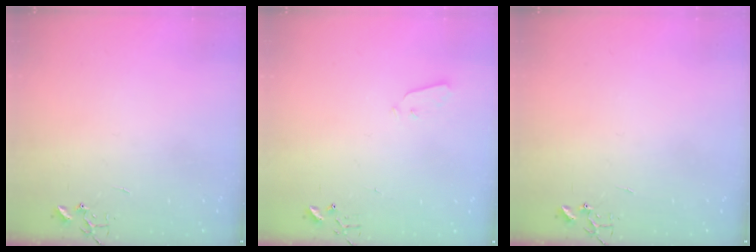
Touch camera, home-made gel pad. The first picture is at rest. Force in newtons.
{"total": 3.0, "press": 3.0, "slide": 0.3}
{"total": 0.0}